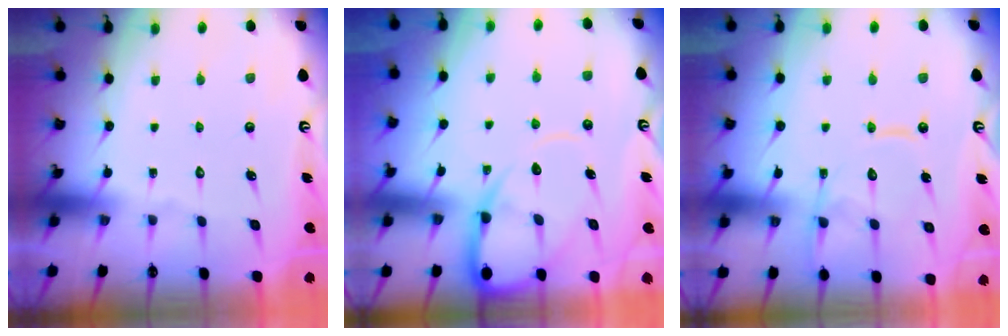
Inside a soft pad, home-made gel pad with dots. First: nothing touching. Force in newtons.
{"total": 10.7, "press": 10.7, "slide": 1.0}
{"total": 13.1, "press": 13.0, "slide": 1.4}